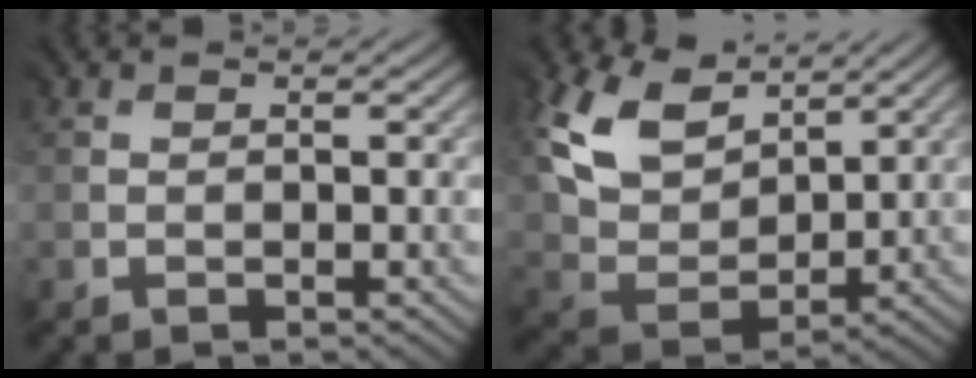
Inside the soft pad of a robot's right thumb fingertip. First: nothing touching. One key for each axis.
{"total": 10.9, "fx": 6.9, "fy": 6.4, "fz": 5.5, "tx": -0.169, "ty": 0.019, "tz": 0.132}